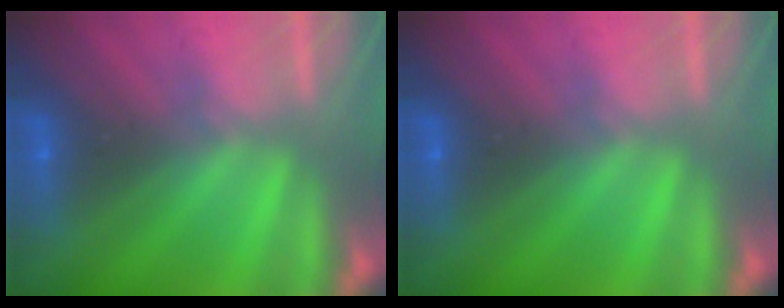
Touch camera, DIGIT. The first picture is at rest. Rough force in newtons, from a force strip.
{"total": 0.0}